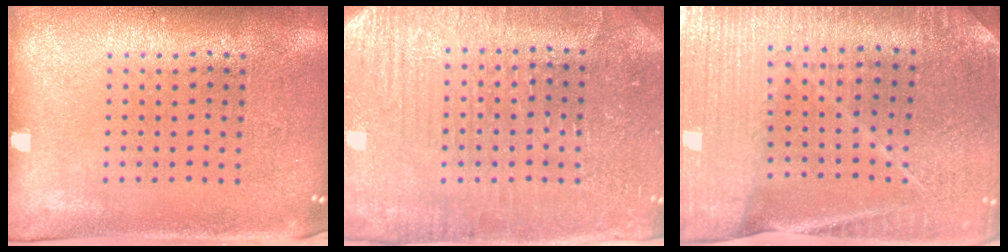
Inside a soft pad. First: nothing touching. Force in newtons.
{"total": 3.5, "press": 3.5, "slide": 0.6}
{"total": 3.1, "press": 3.1, "slide": 0.3}